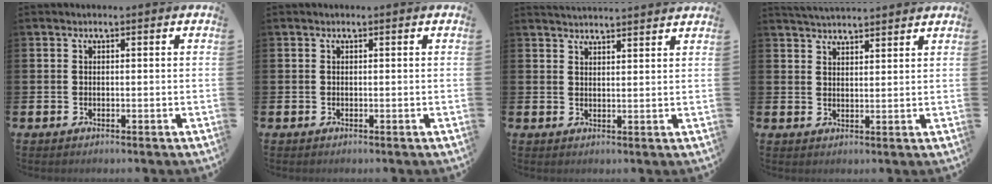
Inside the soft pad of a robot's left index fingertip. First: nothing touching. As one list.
[{"total": 0.0}, {"total": 3.2, "force": [3.2, -0.3, 0.0], "torque": [-0.004, -0.018, 0.058]}, {"total": 3.7, "force": [3.7, 0.1, 0.1], "torque": [-0.010, -0.016, 0.068]}]